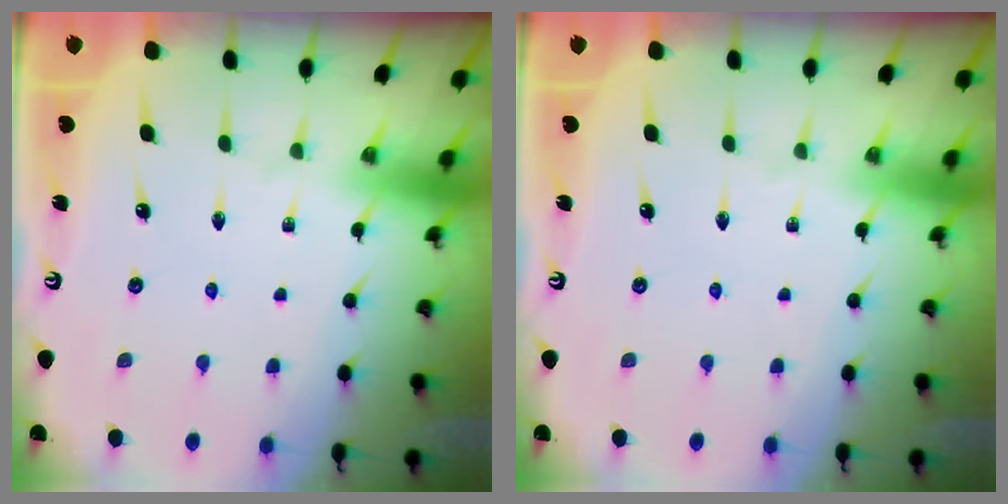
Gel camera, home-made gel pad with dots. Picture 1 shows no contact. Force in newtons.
{"total": 0.0}